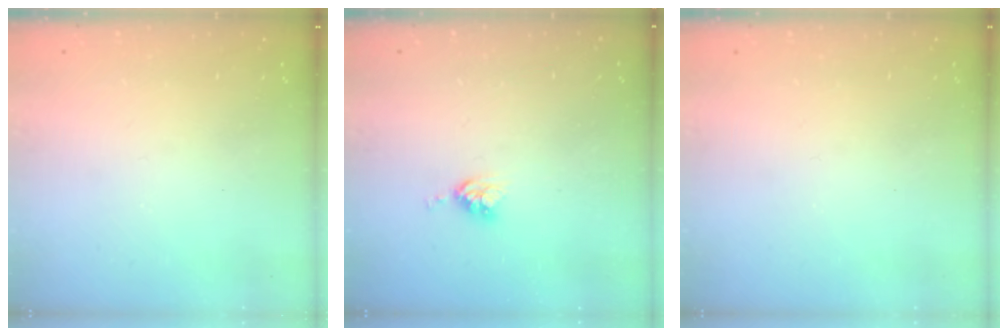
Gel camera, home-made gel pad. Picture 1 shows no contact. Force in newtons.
{"total": 4.4, "press": 4.4, "slide": 0.2}
{"total": 0.0}